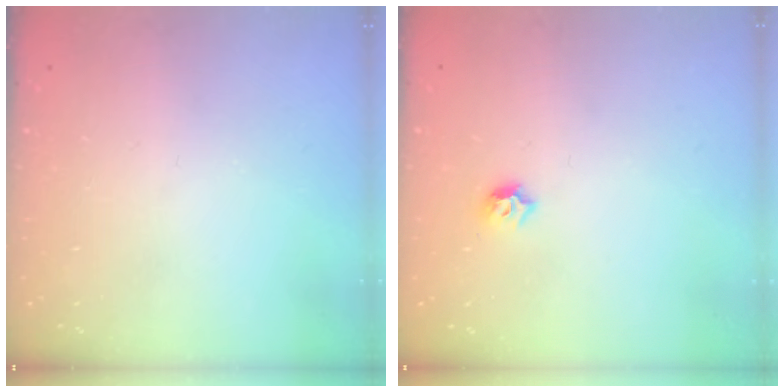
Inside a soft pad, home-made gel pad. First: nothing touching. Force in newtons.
{"total": 4.0, "press": 3.9, "slide": 0.8}